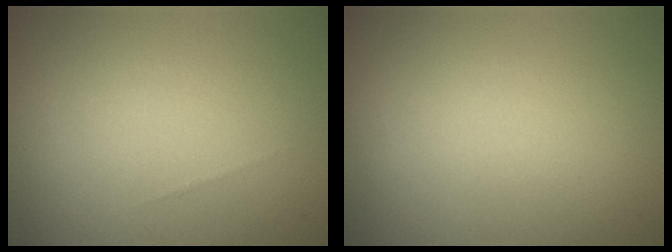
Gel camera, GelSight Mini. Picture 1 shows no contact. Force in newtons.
{"total": 0.0}